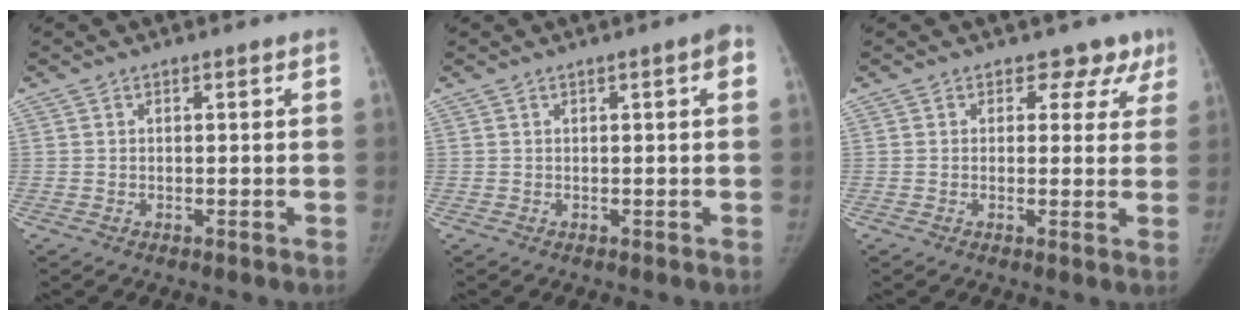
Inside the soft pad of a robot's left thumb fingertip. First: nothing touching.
{"total": 1.9, "force": [0.3, 0.4, 1.8], "torque": [-0.024, 0.006, 0.002]}
{"total": 5.5, "force": [3.8, 3.9, 0.6], "torque": [0.038, -0.014, 0.026]}